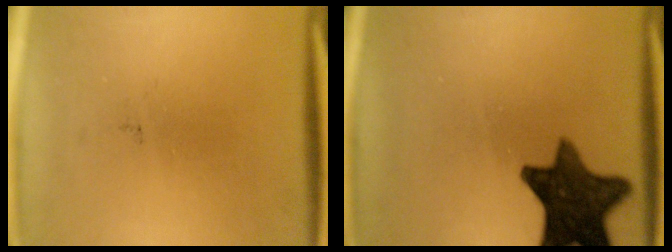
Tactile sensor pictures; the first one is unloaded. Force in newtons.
{"total": 12.9}